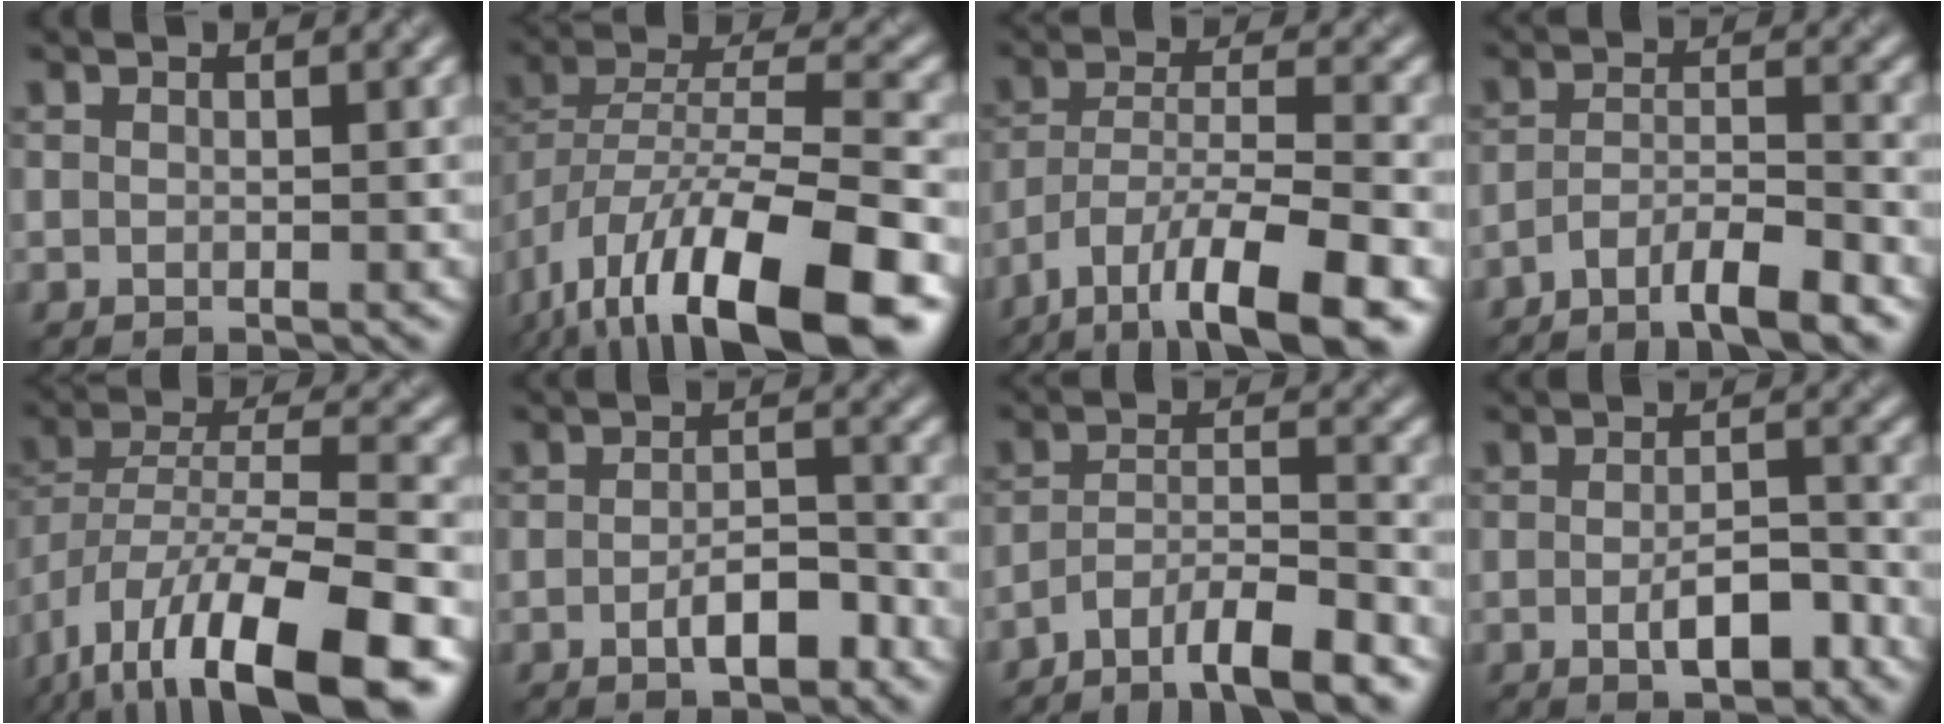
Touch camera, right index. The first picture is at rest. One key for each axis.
{"total": 15.1, "fx": -8.5, "fy": 5.9, "fz": 11.0, "tx": -0.201, "ty": -0.003, "tz": -0.139}
{"total": 11.2, "fx": -7.4, "fy": 3.4, "fz": 7.6, "tx": -0.129, "ty": -0.004, "tz": -0.132}
{"total": 5.7, "fx": -4.3, "fy": 1.1, "fz": 3.6, "tx": -0.061, "ty": 0.000, "tz": -0.077}
{"total": 13.7, "fx": -8.2, "fy": 4.6, "fz": 10.0, "tx": -0.176, "ty": 0.000, "tz": -0.141}
{"total": 3.9, "fx": -1.8, "fy": 1.3, "fz": 3.2, "tx": -0.054, "ty": 0.002, "tz": -0.029}
{"total": 7.3, "fx": -5.6, "fy": 1.5, "fz": 4.4, "tx": -0.069, "ty": 0.002, "tz": -0.097}
{"total": 4.2, "fx": -1.7, "fy": 1.4, "fz": 3.6, "tx": -0.060, "ty": -0.002, "tz": -0.025}